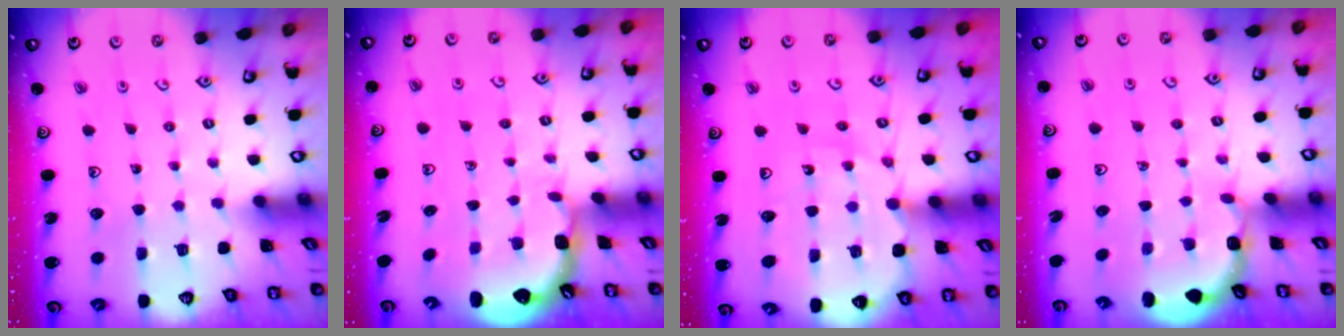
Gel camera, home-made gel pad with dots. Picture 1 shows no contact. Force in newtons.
{"total": 1.4, "press": 1.3, "slide": 0.1}
{"total": 12.4, "press": 12.3, "slide": 1.6}
{"total": 2.1, "press": 2.1, "slide": 0.3}